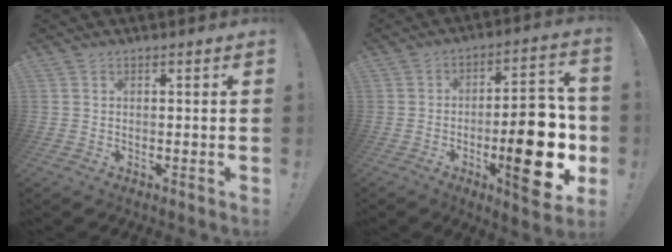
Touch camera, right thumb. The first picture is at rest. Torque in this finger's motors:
{"motor_torque": [1.25, 2.06, 1.95, -0.82, 0.25]}